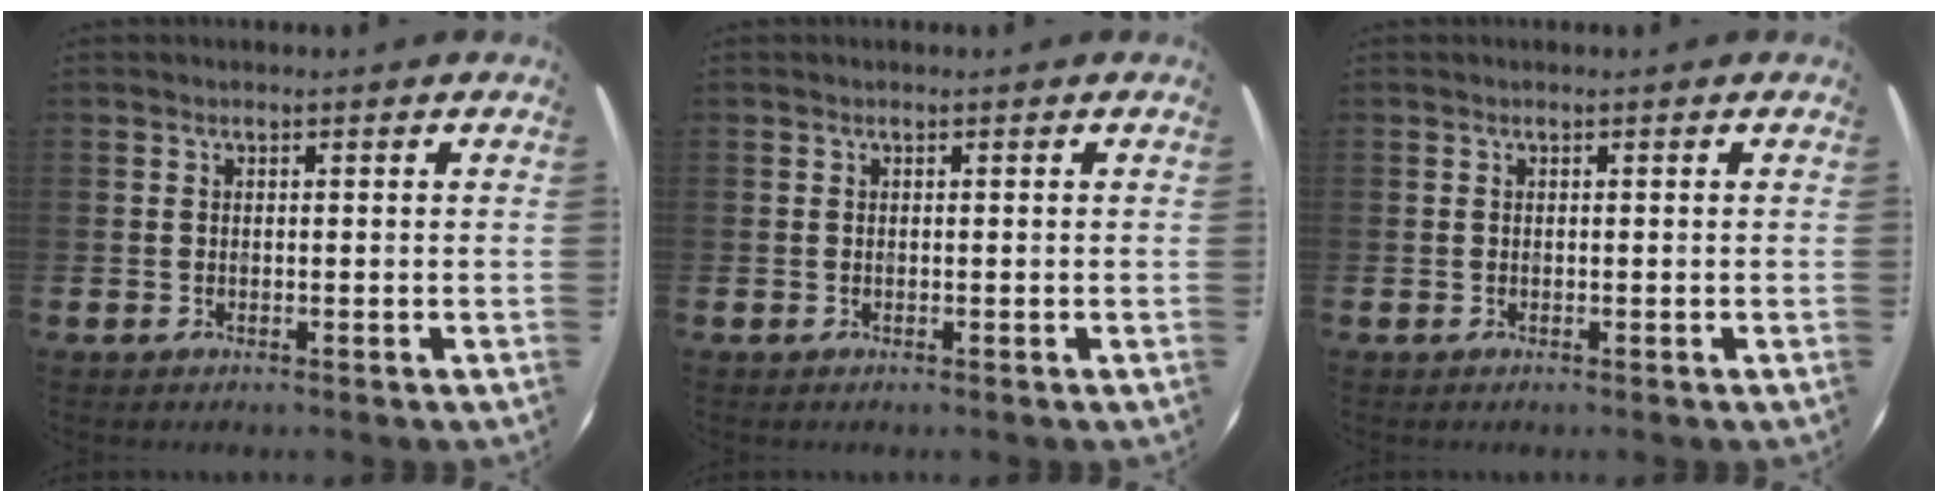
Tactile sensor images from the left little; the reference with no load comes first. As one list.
[{"total": 0.0}, {"total": 0.0}]